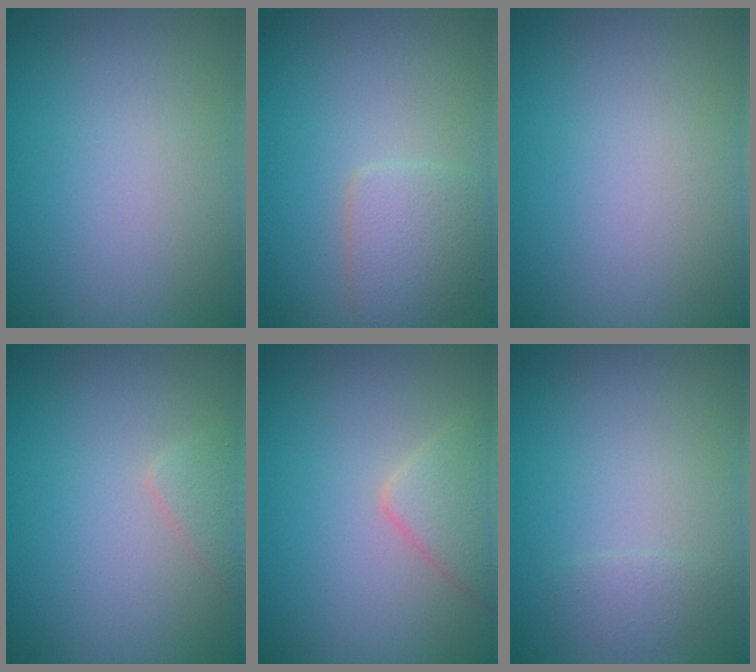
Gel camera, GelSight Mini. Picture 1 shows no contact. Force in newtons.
{"total": 2.5, "press": 2.5, "slide": 0.1}
{"total": 0.0}
{"total": 1.3, "press": 1.3, "slide": 0.1}
{"total": 2.6, "press": 2.6, "slide": 0.2}
{"total": 0.9, "press": 0.9, "slide": 0.0}